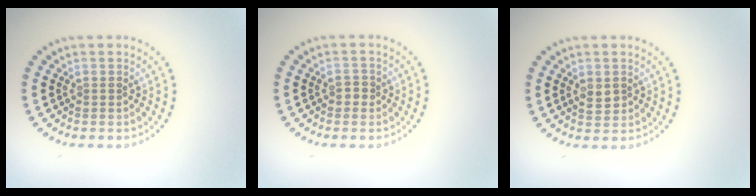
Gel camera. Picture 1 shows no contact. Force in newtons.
{"total": 1.0, "press": 1.0, "slide": 0.3}
{"total": 1.4, "press": 1.4, "slide": 0.3}